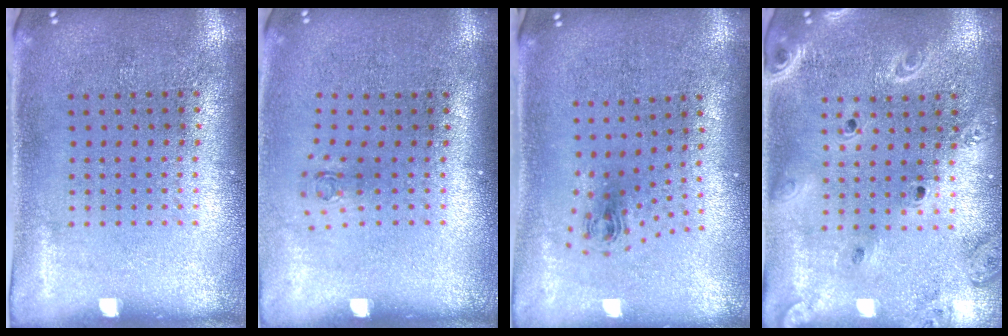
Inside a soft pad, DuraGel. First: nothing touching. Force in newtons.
{"total": 0.6, "press": 0.3, "slide": 0.6}
{"total": 0.8, "press": 0.4, "slide": 0.8}
{"total": 2.0, "press": 1.9, "slide": 0.7}